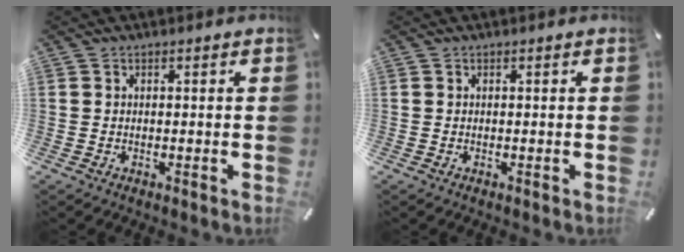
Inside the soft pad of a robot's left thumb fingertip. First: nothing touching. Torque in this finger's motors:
{"motor_torque": [-0.05, -0.05, -0.01, 0.01, 0.00]}